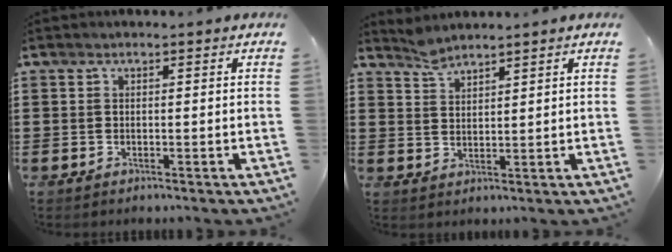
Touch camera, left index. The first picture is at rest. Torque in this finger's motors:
{"motor_torque": [0.54, -0.48, 0.01, 0.02]}